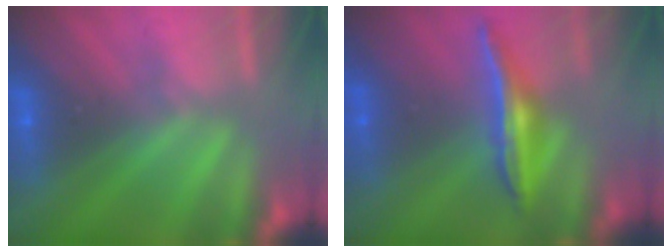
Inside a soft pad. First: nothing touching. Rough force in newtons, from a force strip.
{"total": 1.6}